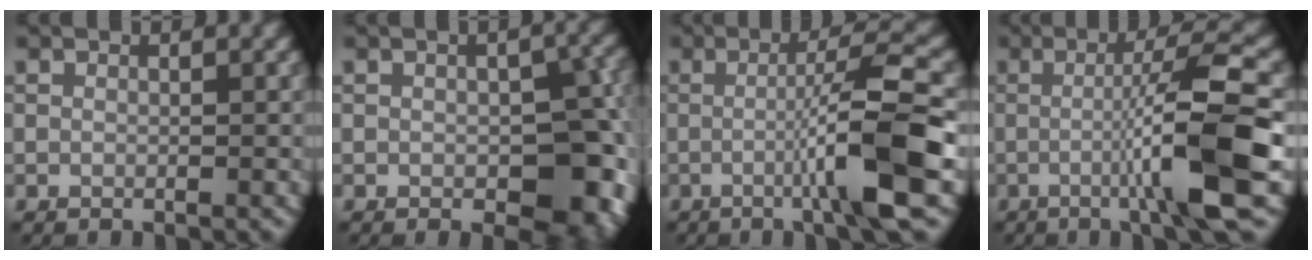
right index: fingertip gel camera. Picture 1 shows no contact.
{"total": 9.0, "force": [-1.5, 5.0, 7.3], "torque": [-0.087, -0.016, -0.010]}
{"total": 7.9, "force": [-1.7, 0.7, 7.7], "torque": [-0.113, 0.015, -0.036]}
{"total": 8.6, "force": [-1.7, 0.8, 8.4], "torque": [-0.123, 0.013, -0.034]}